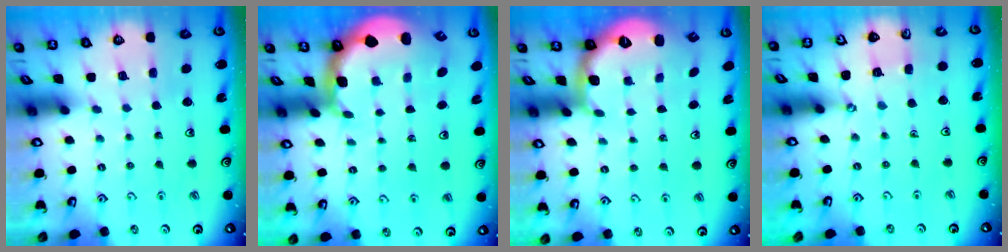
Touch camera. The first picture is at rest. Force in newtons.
{"total": 2.4, "press": 2.0, "slide": 1.2}
{"total": 2.7, "press": 1.7, "slide": 2.1}
{"total": 4.8, "press": 4.8, "slide": 0.5}